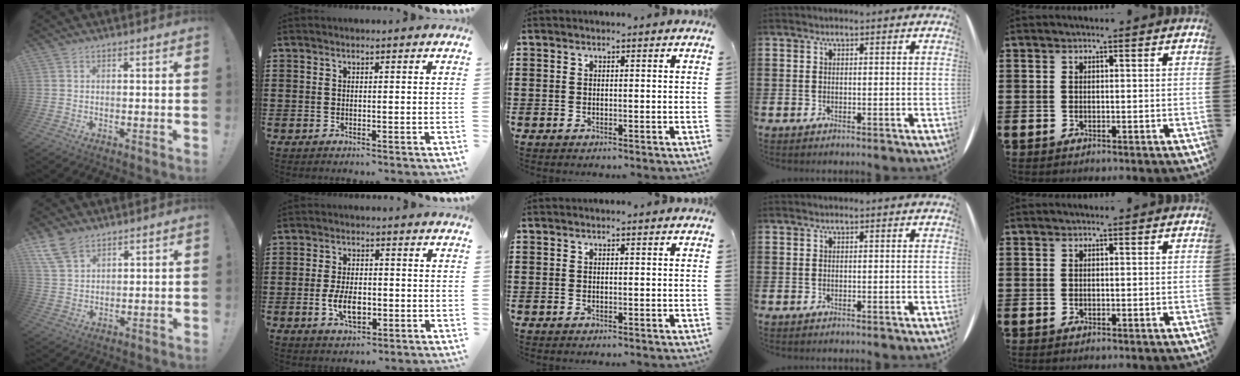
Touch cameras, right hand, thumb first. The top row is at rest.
{"thumb": {"total": 8.7, "force": [6.1, 4.7, 4.2], "torque": [-0.088, -0.020, 0.124]}, "index": {"total": 5.4, "force": [-1.2, 2.7, 4.5], "torque": [-0.086, -0.005, -0.024]}}